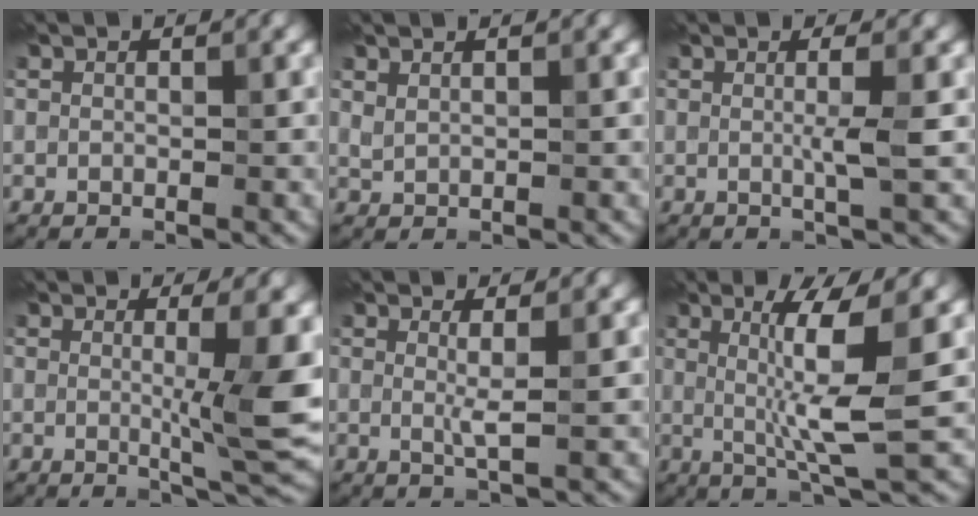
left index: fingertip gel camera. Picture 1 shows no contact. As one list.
[{"total": 0.8, "force": [0.7, 0.2, 0.3], "torque": [-0.009, 0.000, 0.016]}, {"total": 2.5, "force": [0.1, 0.3, 2.5], "torque": [-0.044, -0.003, -0.004]}, {"total": 6.7, "force": [0.2, 1.1, 6.6], "torque": [-0.088, -0.010, 0.006]}, {"total": 1.9, "force": [0.5, 0.4, 1.9], "torque": [-0.034, -0.005, 0.002]}, {"total": 6.6, "force": [0.7, 0.8, 6.6], "torque": [-0.114, -0.004, 0.016]}]